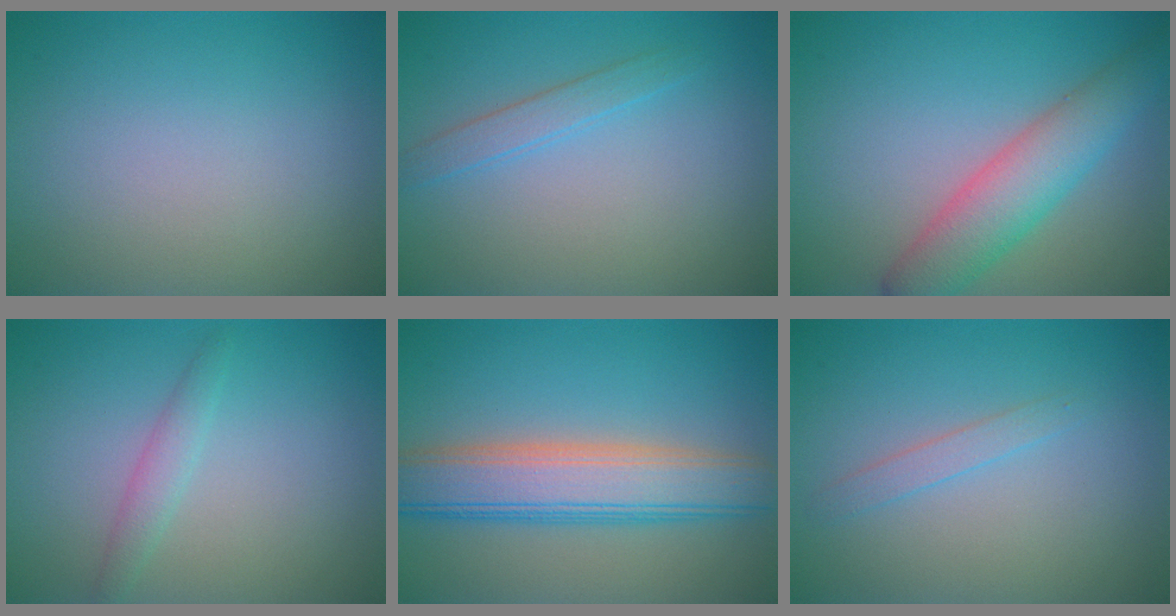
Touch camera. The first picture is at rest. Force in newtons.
{"total": 1.7, "press": 1.7, "slide": 0.1}
{"total": 5.4, "press": 5.4, "slide": 0.1}
{"total": 1.5, "press": 1.5, "slide": 0.1}
{"total": 7.1, "press": 7.1, "slide": 0.3}
{"total": 1.2, "press": 1.2, "slide": 0.1}